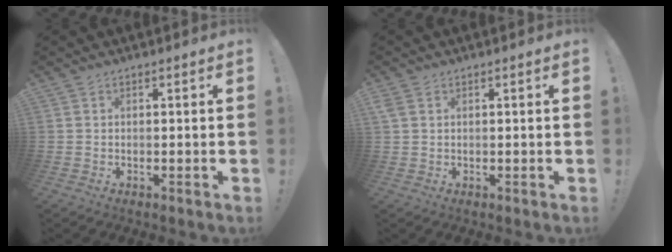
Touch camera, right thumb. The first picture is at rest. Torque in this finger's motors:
{"motor_torque": [0.02, 0.18, 0.19, -0.04, 0.02]}